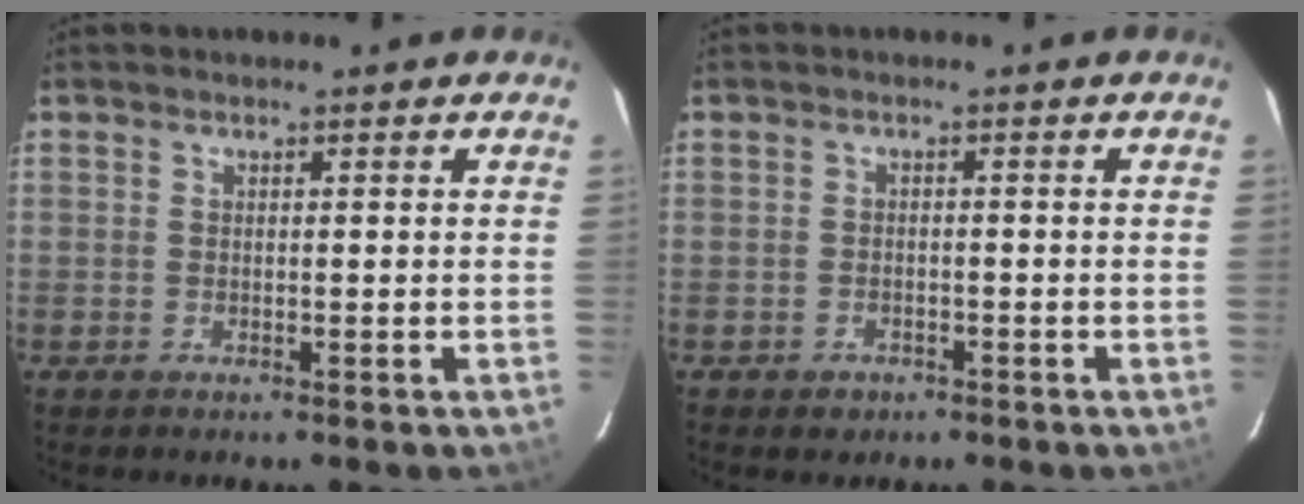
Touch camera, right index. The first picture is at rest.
{"total": 2.3, "force": [-1.3, 1.8, 0.7], "torque": [-0.015, 0.002, -0.015]}